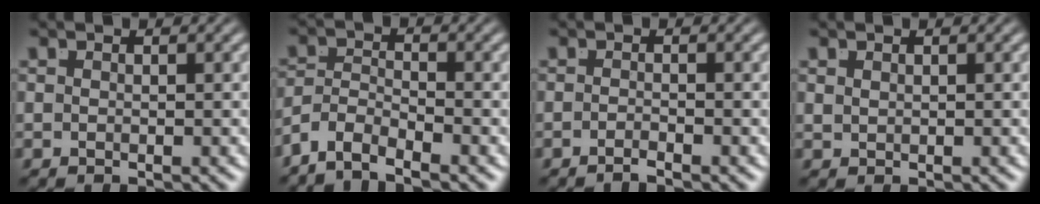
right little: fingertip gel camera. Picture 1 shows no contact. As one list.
[{"total": 5.5, "force": [-3.3, 3.9, 2.1], "torque": [-0.053, -0.021, -0.061]}, {"total": 1.4, "force": [-1.2, -0.7, 0.3], "torque": [-0.003, -0.003, -0.022]}, {"total": 0.8, "force": [0.6, -0.5, 0.1], "torque": [0.002, -0.002, 0.019]}]